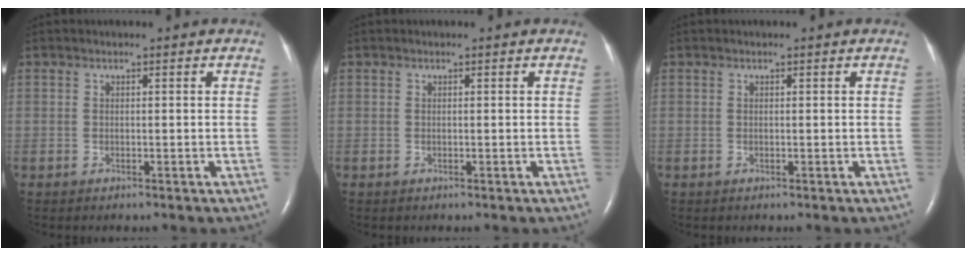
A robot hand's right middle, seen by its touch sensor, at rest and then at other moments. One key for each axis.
{"total": 0.0}
{"total": 0.0}